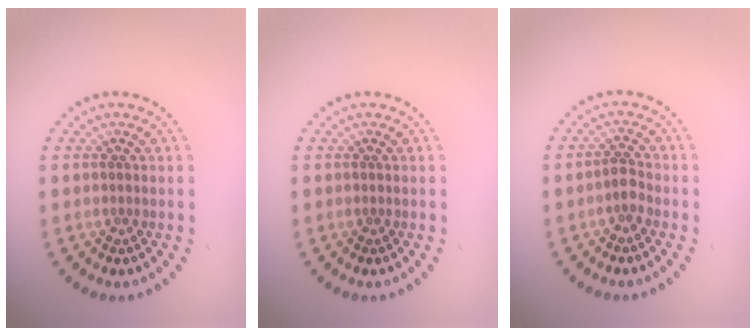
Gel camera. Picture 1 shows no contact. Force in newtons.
{"total": 0.0}
{"total": 1.6, "press": 1.4, "slide": 0.8}